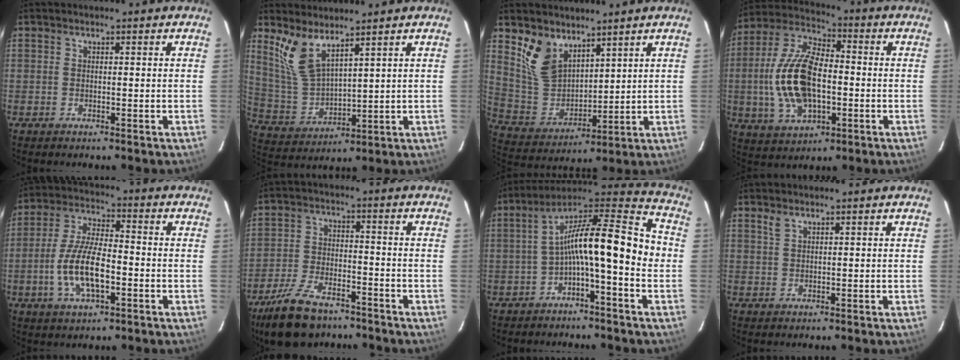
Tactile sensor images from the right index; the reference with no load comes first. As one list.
[{"total": 8.7, "force": [6.1, 2.9, 5.5], "torque": [-0.114, -0.006, 0.140]}, {"total": 10.8, "force": [7.3, 6.3, 4.9], "torque": [-0.101, 0.003, 0.165]}, {"total": 17.4, "force": [-2.0, 9.3, 14.6], "torque": [-0.308, 0.008, -0.031]}, {"total": 11.7, "force": [-3.3, 4.2, 10.3], "torque": [-0.212, 0.001, -0.062]}, {"total": 13.4, "force": [-10.0, 5.9, 6.7], "torque": [-0.156, -0.011, -0.178]}, {"total": 14.3, "force": [-2.6, 2.7, 13.8], "torque": [-0.228, 0.031, -0.052]}, {"total": 1.3, "force": [1.0, 0.5, 0.7], "torque": [-0.014, 0.003, 0.020]}]